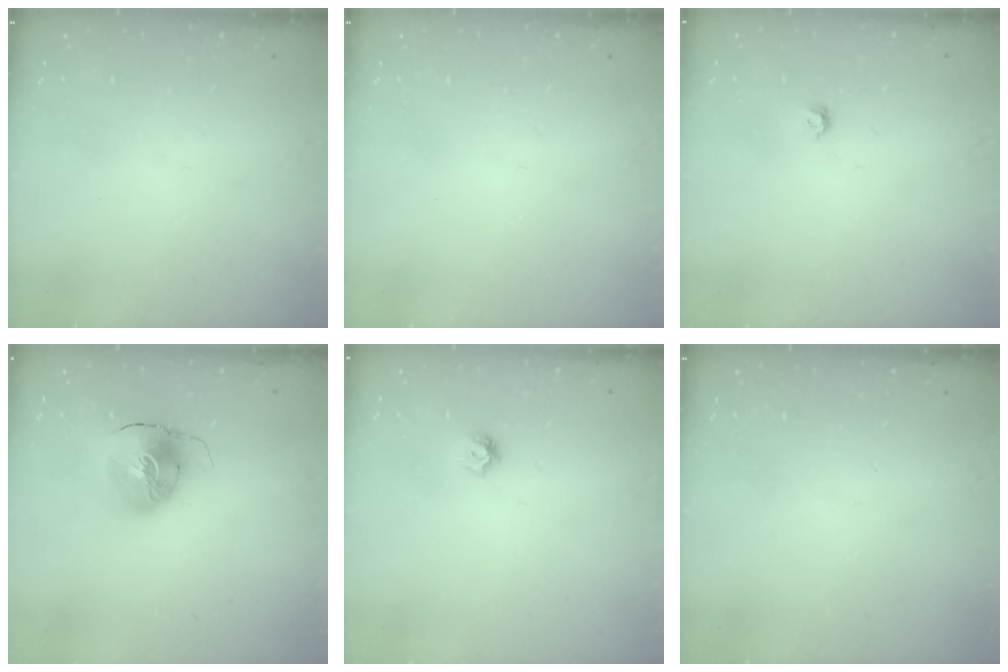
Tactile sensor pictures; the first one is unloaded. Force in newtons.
{"total": 0.0}
{"total": 3.8, "press": 3.7, "slide": 0.6}
{"total": 9.3, "press": 9.2, "slide": 1.3}
{"total": 5.6, "press": 5.6, "slide": 0.7}
{"total": 0.0}